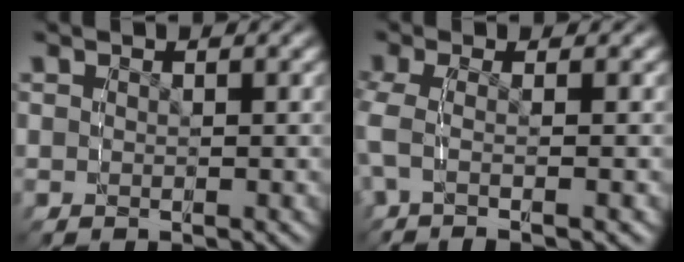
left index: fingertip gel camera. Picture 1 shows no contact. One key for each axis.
{"total": 2.3, "fx": -0.2, "fy": 0.4, "fz": 2.3, "tx": -0.054, "ty": 0.010, "tz": -0.013}